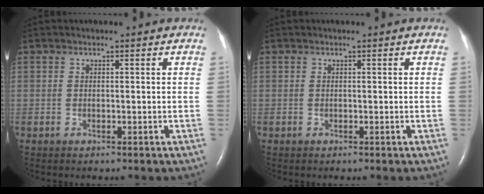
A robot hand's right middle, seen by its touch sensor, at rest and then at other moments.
{"total": 0.0}